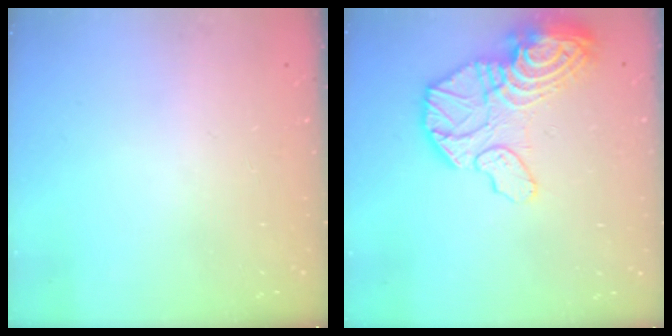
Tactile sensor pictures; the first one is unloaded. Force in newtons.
{"total": 20.9, "press": 20.8, "slide": 2.2}